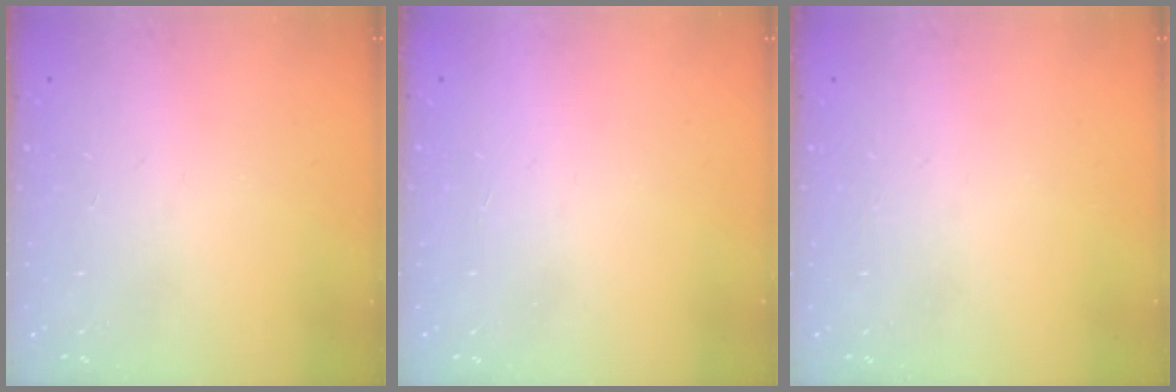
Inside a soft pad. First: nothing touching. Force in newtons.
{"total": 1.5, "press": 1.5, "slide": 0.1}
{"total": 0.0}